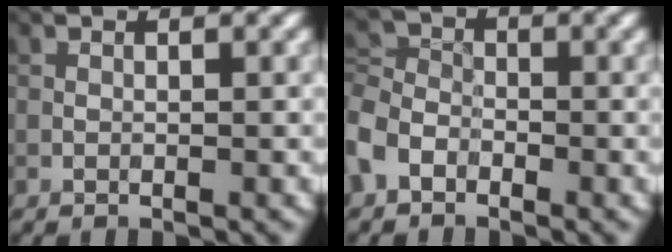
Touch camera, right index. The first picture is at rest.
{"total": 4.4, "force": [-2.6, 2.9, 1.9], "torque": [-0.046, 0.005, -0.070]}